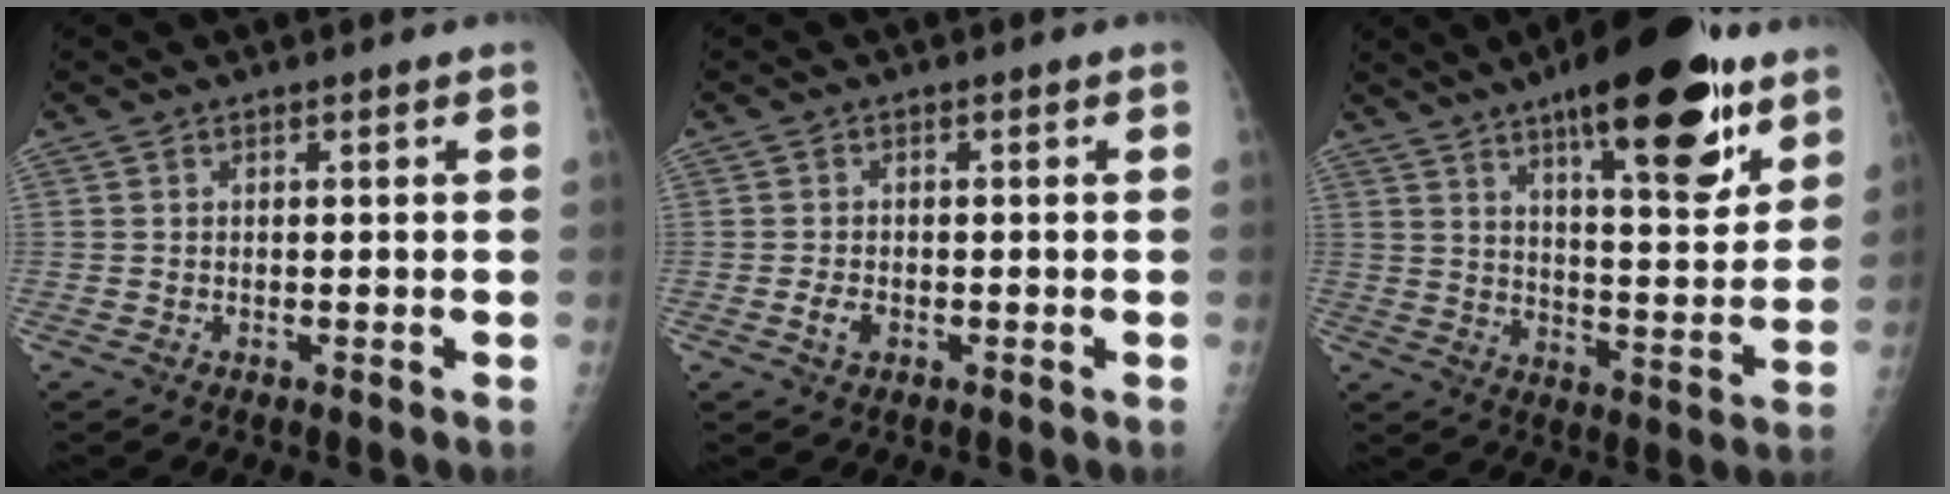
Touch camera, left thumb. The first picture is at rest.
{"total": 2.3, "force": [-0.8, 1.5, 1.5], "torque": [-0.027, 0.002, -0.014]}
{"total": 21.5, "force": [12.8, 6.5, 15.9], "torque": [-0.201, -0.063, 0.191]}